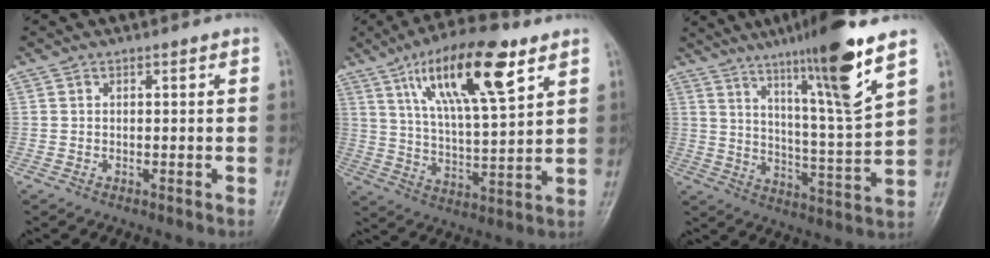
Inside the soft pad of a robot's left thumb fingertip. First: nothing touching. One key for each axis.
{"total": 18.4, "fx": 9.3, "fy": 5.4, "fz": 14.9, "tx": -0.234, "ty": -0.029, "tz": 0.163}
{"total": 16.5, "fx": 10.1, "fy": 0.4, "fz": 13.0, "tx": -0.206, "ty": -0.055, "tz": 0.166}